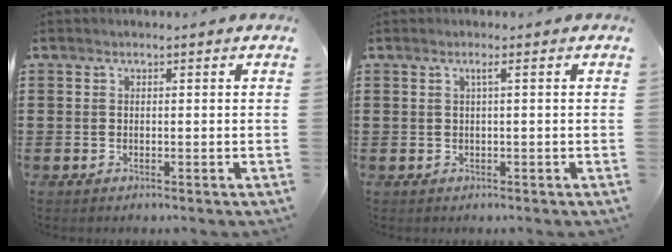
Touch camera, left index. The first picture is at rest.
{"total": 1.1, "force": [0.2, -0.1, 1.0], "torque": [-0.020, 0.000, 0.001]}